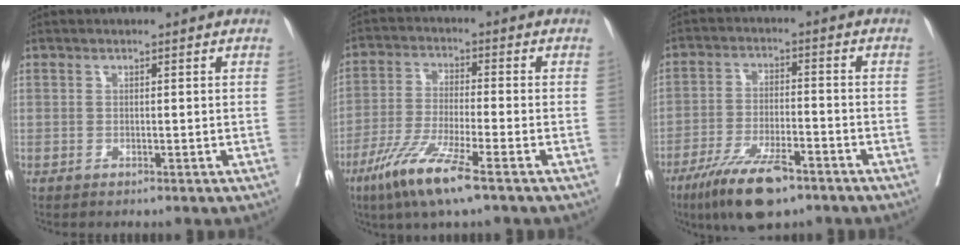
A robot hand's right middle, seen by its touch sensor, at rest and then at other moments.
{"total": 9.9, "force": [-6.0, 0.2, 7.8], "torque": [-0.163, -0.028, -0.117]}
{"total": 10.9, "force": [-7.4, 2.7, 7.5], "torque": [-0.138, -0.019, -0.129]}